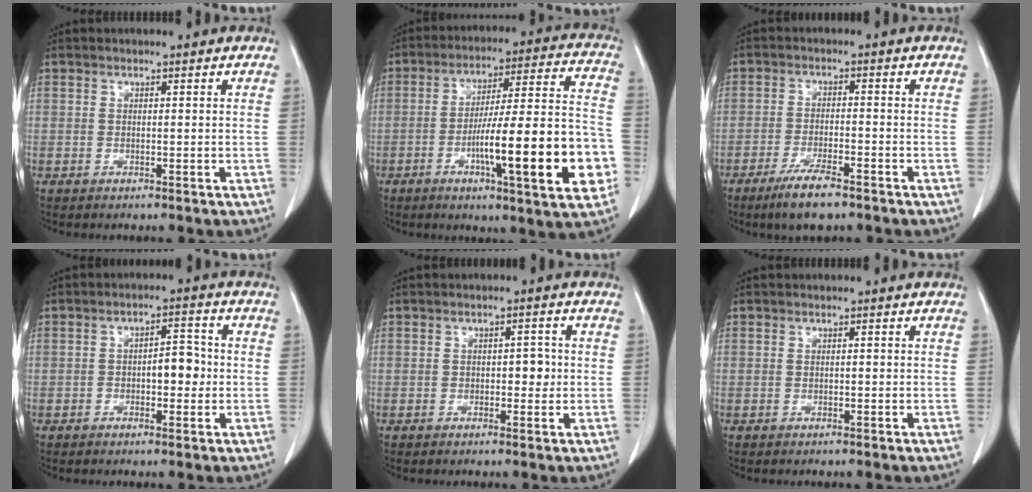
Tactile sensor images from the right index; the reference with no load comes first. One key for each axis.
{"total": 20.1, "fx": -5.9, "fy": 1.9, "fz": 19.1, "tx": -0.244, "ty": 0.015, "tz": -0.080}
{"total": 6.7, "fx": -4.8, "fy": 0.9, "fz": 4.6, "tx": -0.087, "ty": -0.013, "tz": -0.081}
{"total": 4.4, "fx": -0.4, "fy": 2.1, "fz": 3.9, "tx": -0.047, "ty": 0.016, "tz": -0.003}
{"total": 2.4, "fx": 0.0, "fy": 1.4, "fz": 2.0, "tx": -0.016, "ty": 0.007, "tz": 0.002}
{"total": 0.0}